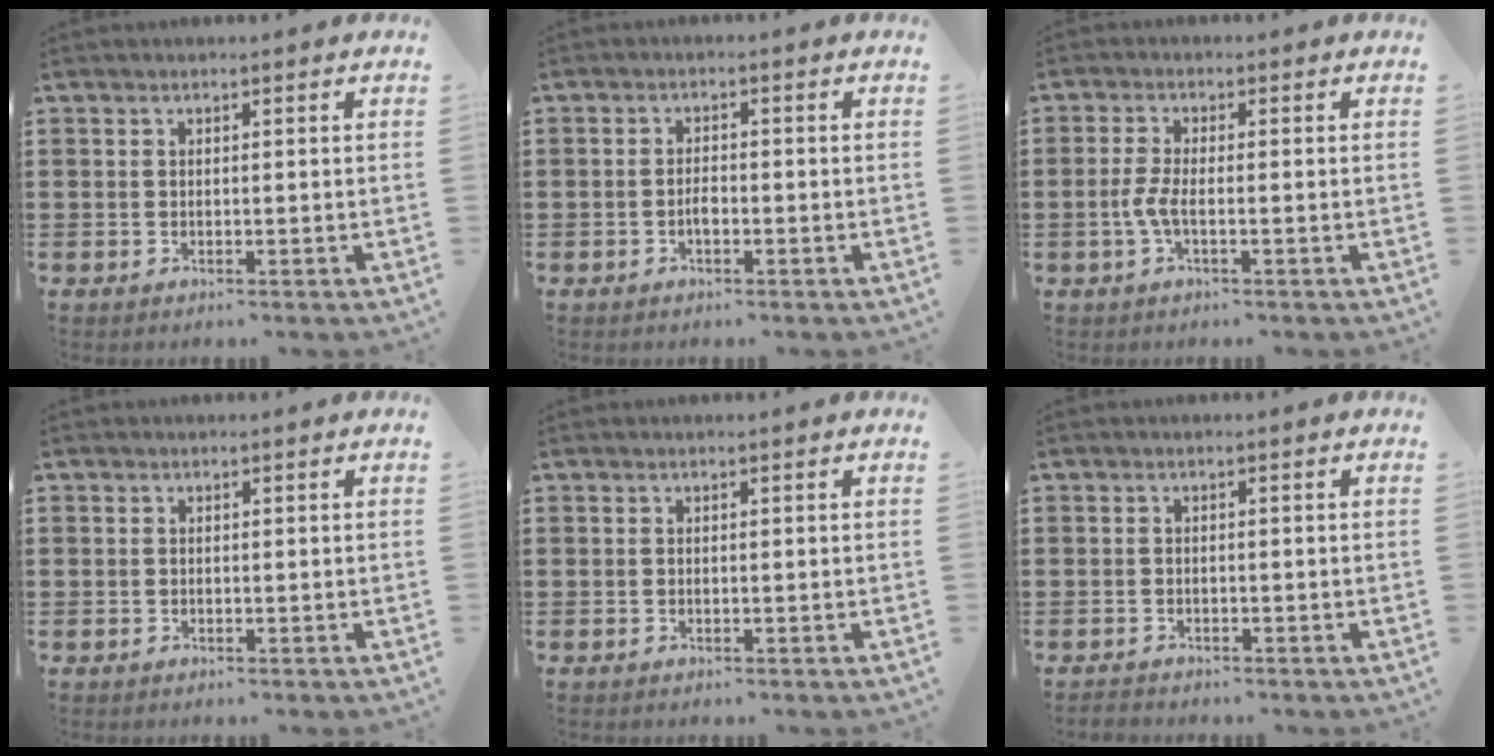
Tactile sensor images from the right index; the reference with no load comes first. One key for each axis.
{"total": 1.8, "fx": -0.8, "fy": 0.9, "fz": 1.4, "tx": -0.028, "ty": 0.001, "tz": -0.015}
{"total": 3.4, "fx": -1.1, "fy": 0.8, "fz": 3.1, "tx": -0.075, "ty": -0.005, "tz": -0.026}
{"total": 0.6, "fx": -0.1, "fy": 0.6, "fz": 0.1, "tx": -0.002, "ty": 0.005, "tz": -0.003}
{"total": 0.0}
{"total": 1.0, "fx": -1.0, "fy": 0.3, "fz": 0.0, "tx": -0.003, "ty": 0.002, "tz": -0.021}